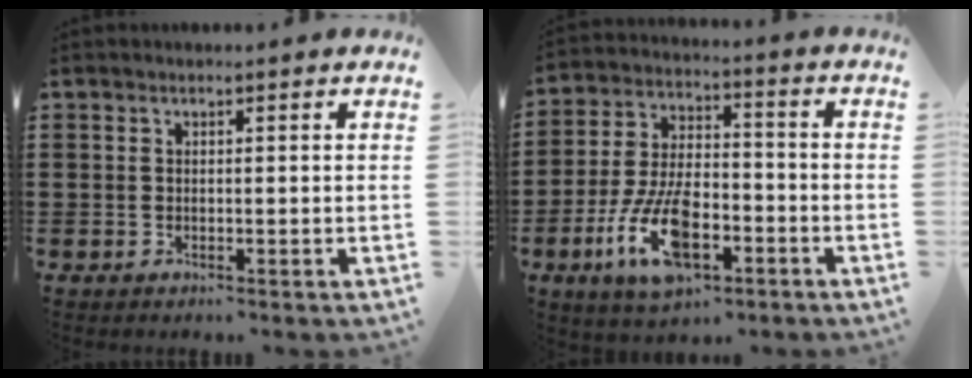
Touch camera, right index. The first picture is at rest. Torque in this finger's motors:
{"motor_torque": [2.14, 0.00, 1.05, 0.21]}